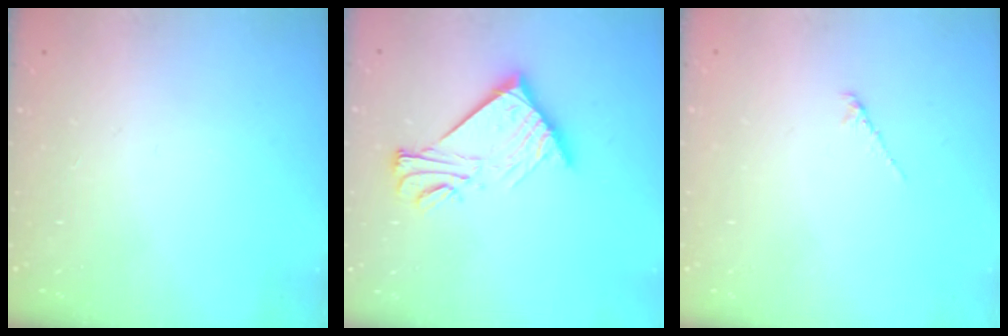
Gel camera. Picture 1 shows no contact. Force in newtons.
{"total": 12.0, "press": 12.0, "slide": 0.6}
{"total": 1.2, "press": 1.1, "slide": 0.4}